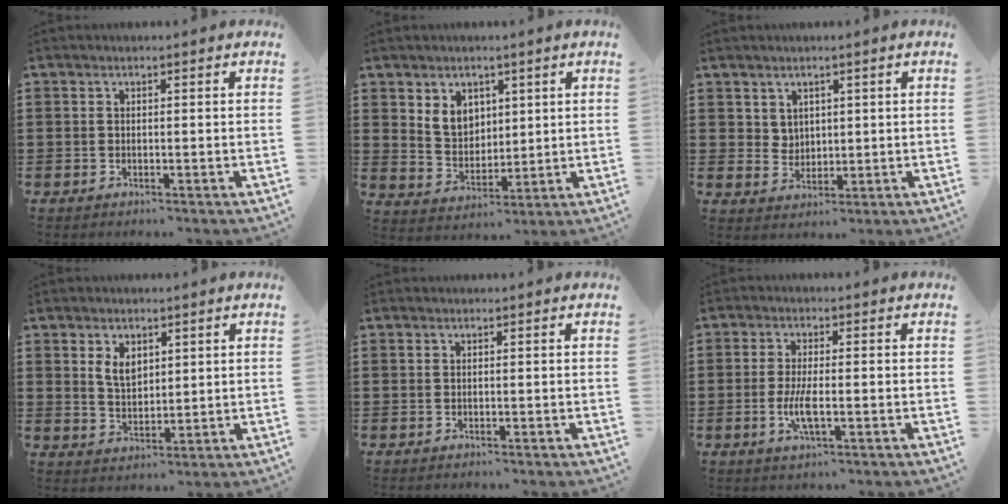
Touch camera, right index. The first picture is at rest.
{"total": 5.5, "force": [2.6, 4.3, 2.1], "torque": [-0.053, 0.010, 0.048]}
{"total": 3.2, "force": [2.2, 2.2, 0.4], "torque": [-0.018, 0.005, 0.043]}
{"total": 4.0, "force": [1.9, 2.6, 2.5], "torque": [-0.049, 0.006, 0.032]}
{"total": 0.0}
{"total": 4.4, "force": [-1.2, 1.0, 4.1], "torque": [-0.090, -0.007, -0.026]}